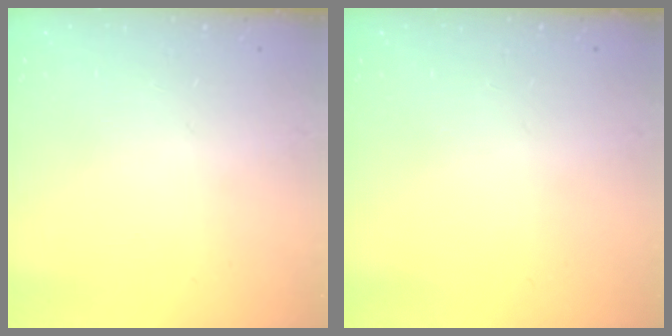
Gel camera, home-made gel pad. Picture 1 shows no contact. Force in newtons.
{"total": 0.0}